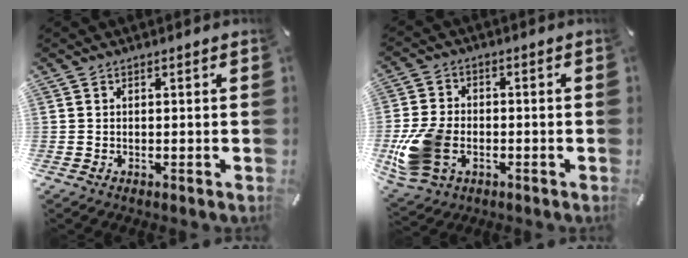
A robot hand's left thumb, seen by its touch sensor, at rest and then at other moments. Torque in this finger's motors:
{"motor_torque": [1.17, 2.28, 1.00, -0.01, 0.14]}